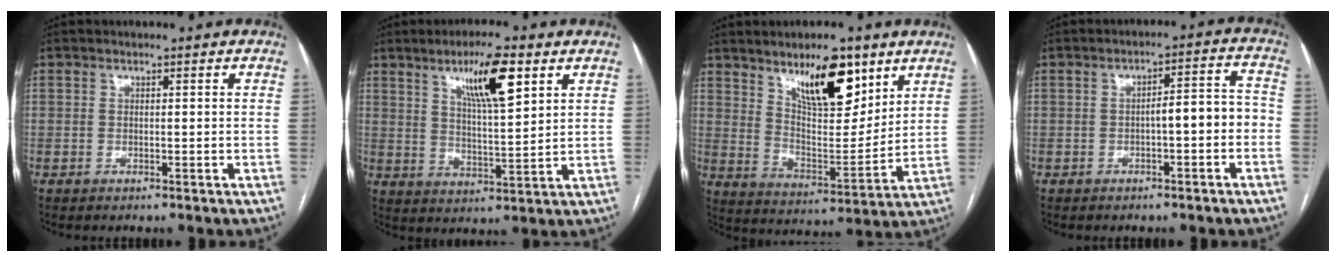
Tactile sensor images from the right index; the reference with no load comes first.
{"total": 10.4, "force": [5.4, 1.5, 8.7], "torque": [-0.152, 0.002, 0.092]}
{"total": 13.9, "force": [8.5, 4.4, 10.0], "torque": [-0.160, -0.002, 0.152]}
{"total": 5.5, "force": [-1.5, 1.4, 5.1], "torque": [-0.068, 0.032, -0.019]}